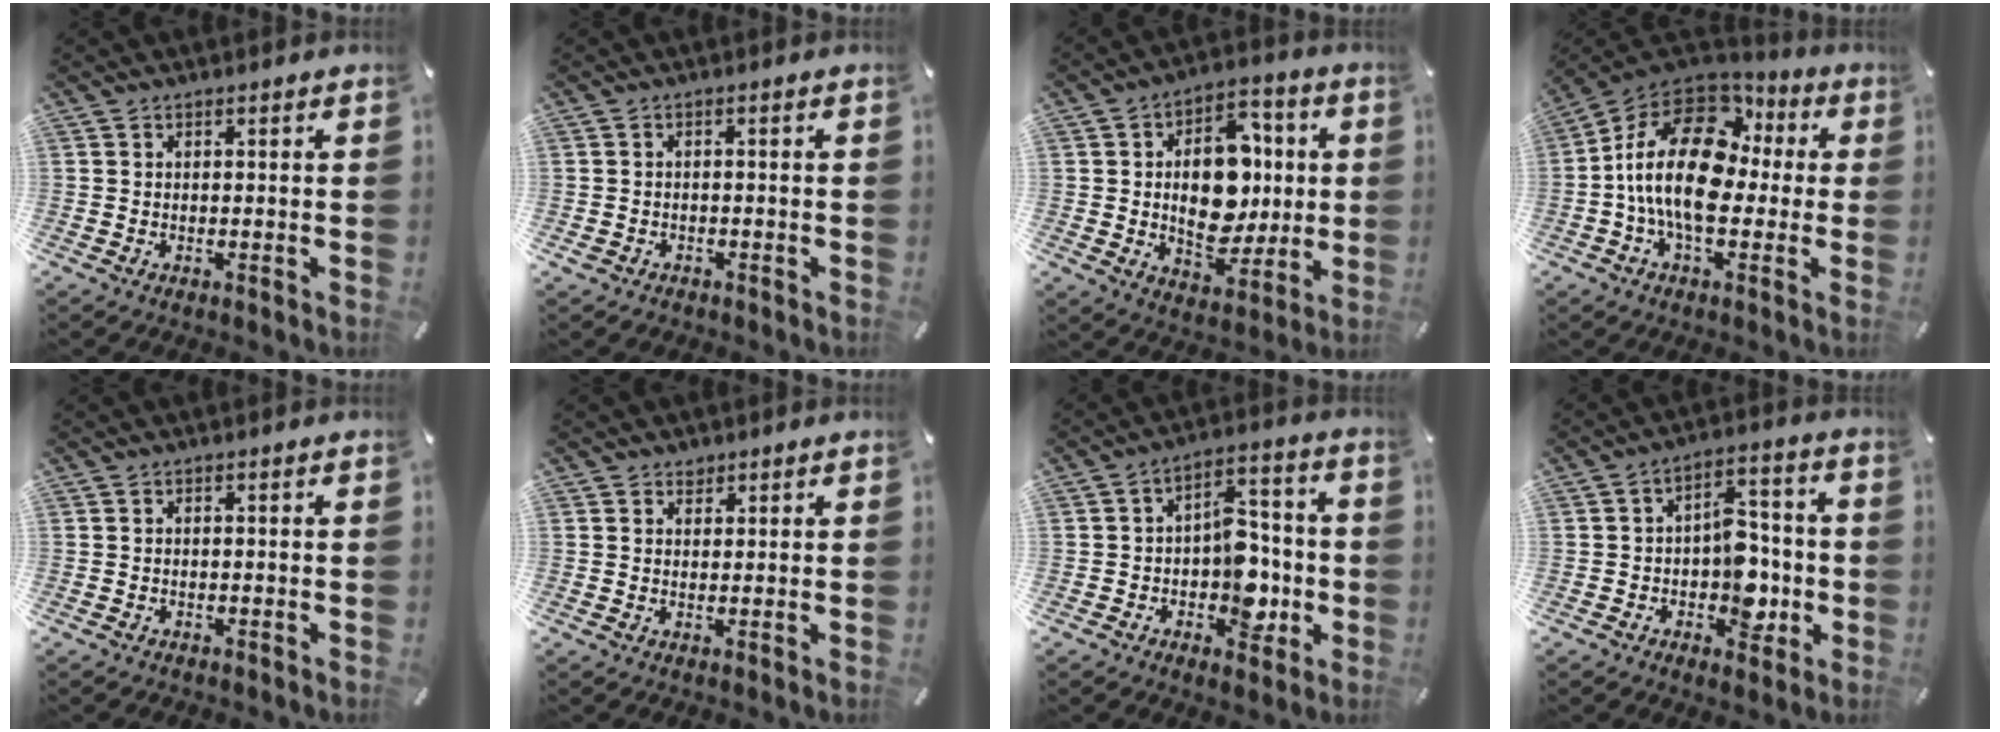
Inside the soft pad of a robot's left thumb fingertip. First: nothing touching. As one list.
[{"total": 1.7, "force": [-1.2, 1.1, 0.3], "torque": [-0.007, 0.006, -0.026]}, {"total": 16.8, "force": [0.3, 12.0, 11.7], "torque": [-0.174, 0.000, 0.009]}, {"total": 19.5, "force": [-1.2, 12.1, 15.3], "torque": [-0.299, 0.018, -0.020]}, {"total": 0.0}, {"total": 1.6, "force": [1.1, 1.2, 0.2], "torque": [0.012, -0.006, 0.017]}, {"total": 11.8, "force": [-2.7, 8.3, 7.9], "torque": [-0.088, 0.015, -0.044]}, {"total": 11.0, "force": [-2.3, 7.7, 7.5], "torque": [-0.091, 0.016, -0.038]}]